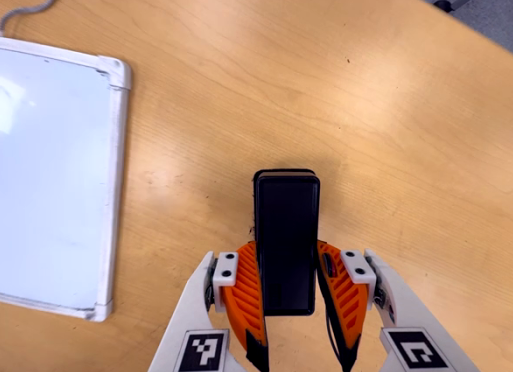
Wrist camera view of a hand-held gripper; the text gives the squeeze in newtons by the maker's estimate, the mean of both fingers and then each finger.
{"total": 5.0, "left": 3.4, "right": 6.5}